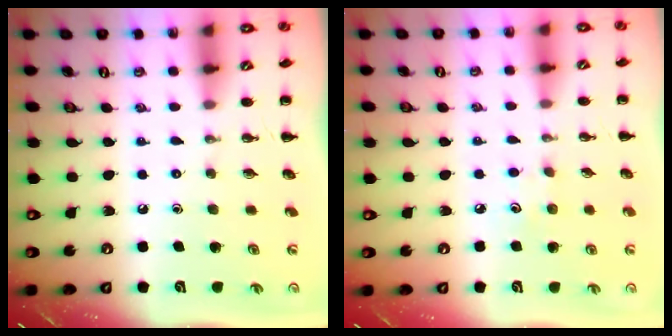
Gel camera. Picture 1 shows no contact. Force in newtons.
{"total": 4.1, "press": 4.0, "slide": 1.2}